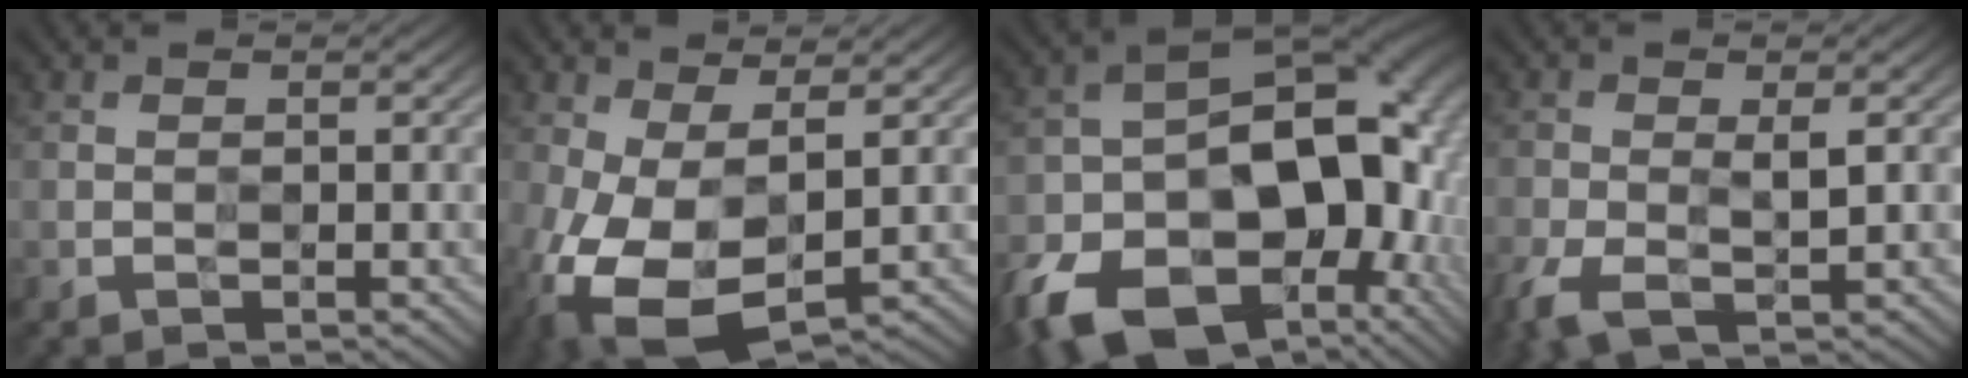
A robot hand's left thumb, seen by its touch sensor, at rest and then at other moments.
{"total": 10.3, "force": [-2.6, 5.0, 8.7], "torque": [-0.208, -0.021, -0.038]}
{"total": 21.3, "force": [-7.4, 13.7, 14.5], "torque": [-0.257, -0.044, -0.098]}
{"total": 5.0, "force": [-1.5, 2.1, 4.3], "torque": [-0.099, -0.007, -0.028]}